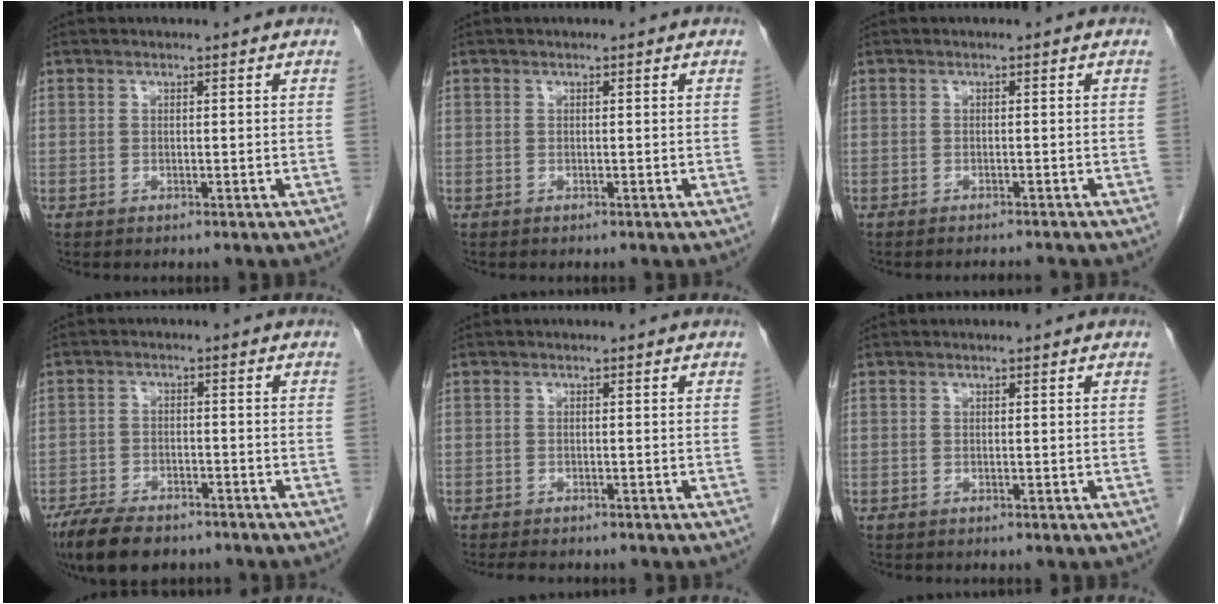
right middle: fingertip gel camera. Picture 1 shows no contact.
{"total": 0.0}
{"total": 2.0, "force": [-2.0, -0.1, 0.3], "torque": [-0.001, -0.005, -0.024]}
{"total": 9.7, "force": [-7.5, 3.8, 4.9], "torque": [-0.085, -0.010, -0.122]}
{"total": 4.3, "force": [-3.7, 1.3, 1.7], "torque": [-0.026, -0.007, -0.049]}
{"total": 0.0}